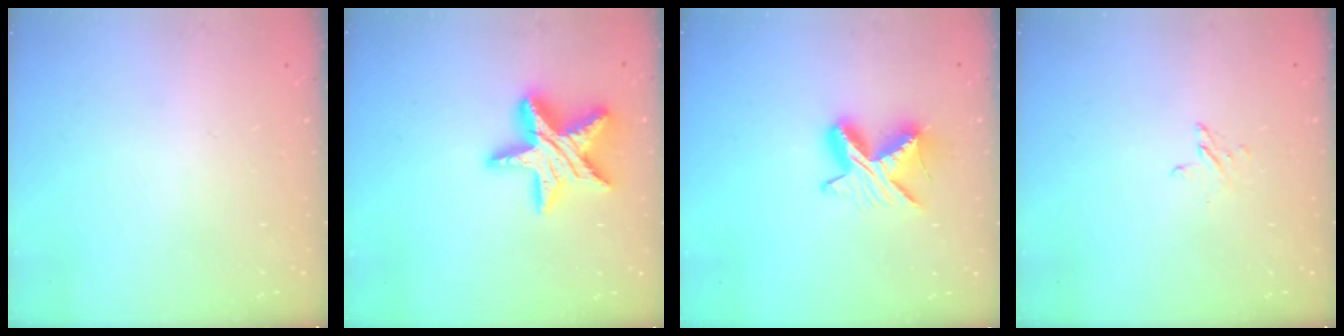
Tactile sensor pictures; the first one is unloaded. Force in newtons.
{"total": 17.8, "press": 17.8, "slide": 1.2}
{"total": 9.6, "press": 9.6, "slide": 0.5}
{"total": 2.4, "press": 2.4, "slide": 0.2}